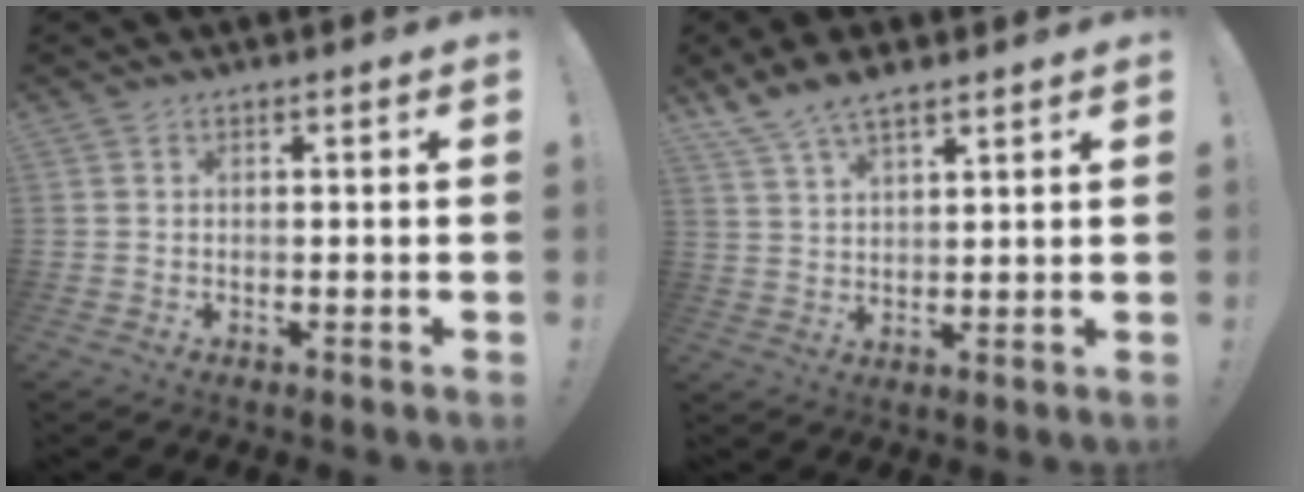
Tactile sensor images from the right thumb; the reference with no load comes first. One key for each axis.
{"total": 7.0, "fx": 5.5, "fy": 2.6, "fz": 3.4, "tx": -0.064, "ty": -0.026, "tz": 0.104}